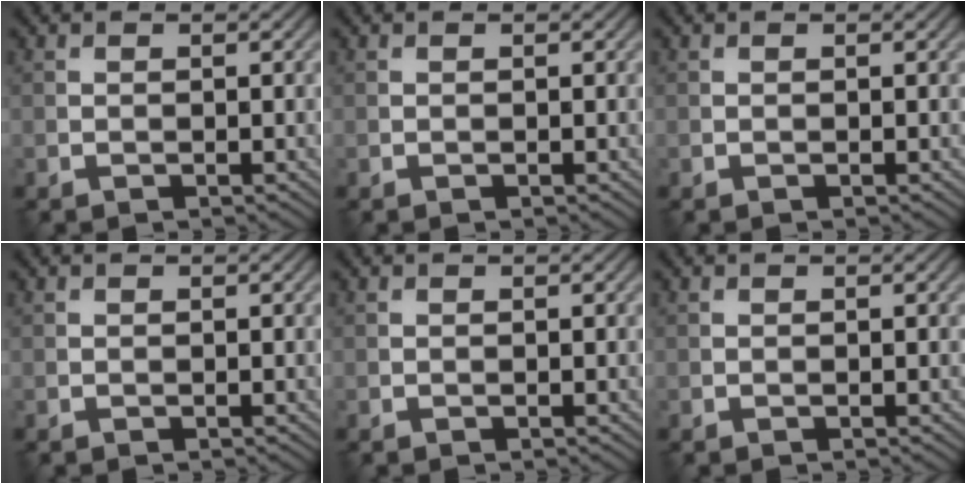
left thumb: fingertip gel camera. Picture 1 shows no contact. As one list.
[{"total": 0.0}, {"total": 0.0}, {"total": 0.0}, {"total": 0.0}, {"total": 0.0}]